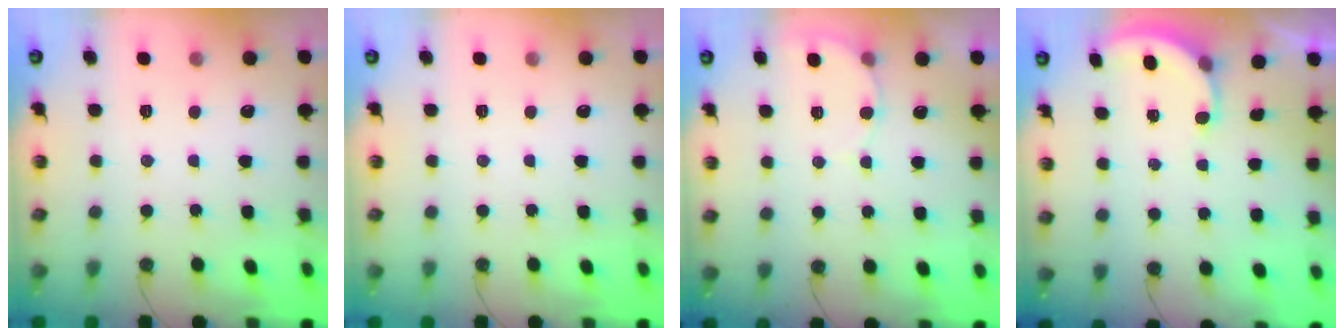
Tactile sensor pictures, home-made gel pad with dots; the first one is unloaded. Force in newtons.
{"total": 0.0}
{"total": 5.9, "press": 5.8, "slide": 0.4}
{"total": 2.9, "press": 2.9, "slide": 0.2}